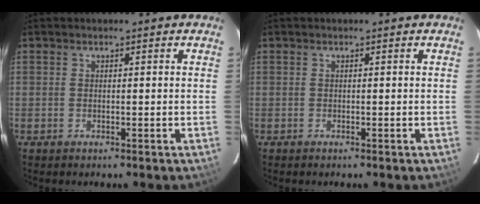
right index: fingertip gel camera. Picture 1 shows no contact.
{"total": 0.0}